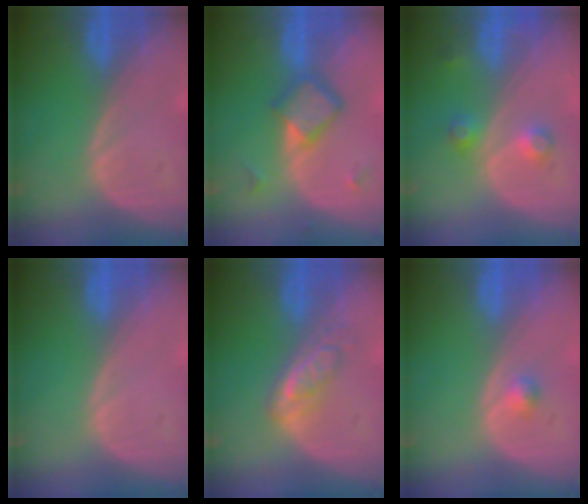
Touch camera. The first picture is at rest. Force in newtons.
{"total": 5.8, "press": 5.1, "slide": 2.7}
{"total": 3.6, "press": 3.4, "slide": 1.1}
{"total": 0.0}
{"total": 5.0, "press": 4.6, "slide": 1.9}
{"total": 1.5, "press": 1.3, "slide": 0.8}